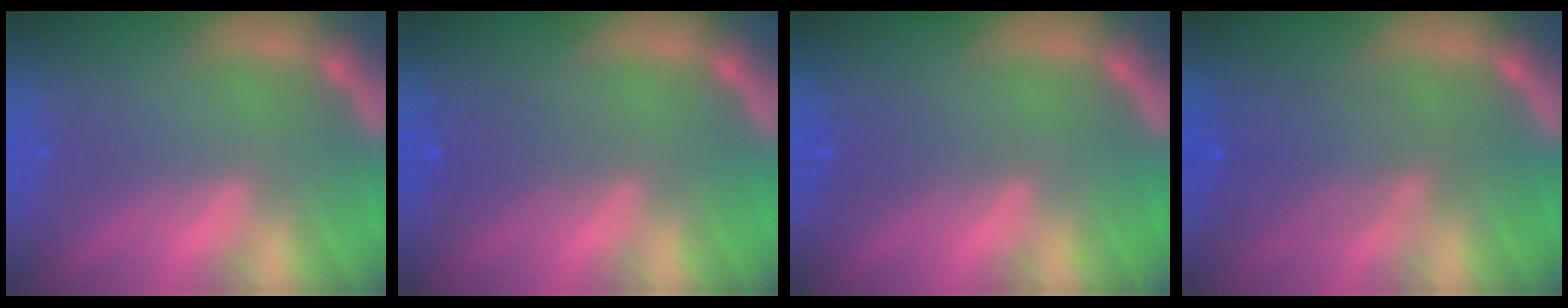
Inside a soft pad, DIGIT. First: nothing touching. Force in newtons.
{"total": 2.0}
{"total": 1.4}
{"total": 4.6}